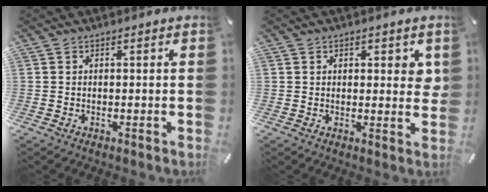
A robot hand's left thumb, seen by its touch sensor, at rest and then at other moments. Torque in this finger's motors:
{"motor_torque": [0.82, -0.11, 0.11, -0.03, 0.05]}